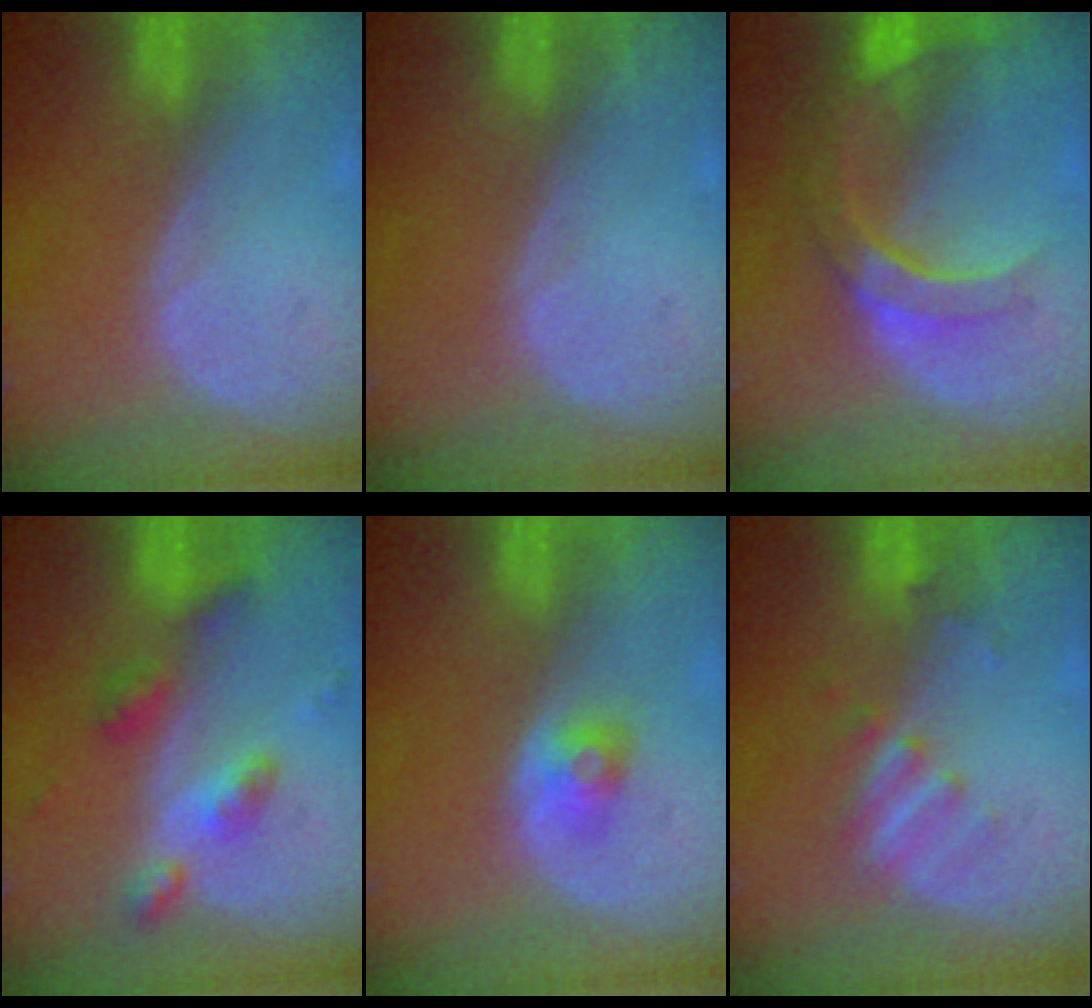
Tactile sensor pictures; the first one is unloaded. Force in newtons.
{"total": 0.0}
{"total": 8.9, "press": 7.9, "slide": 4.0}
{"total": 6.3, "press": 5.5, "slide": 3.0}
{"total": 2.6, "press": 2.4, "slide": 1.0}
{"total": 3.2, "press": 3.2, "slide": 0.4}